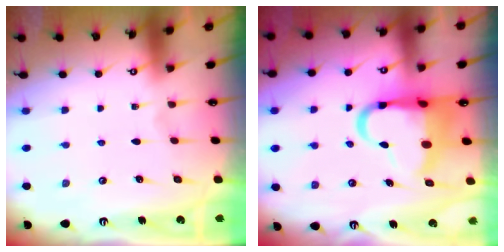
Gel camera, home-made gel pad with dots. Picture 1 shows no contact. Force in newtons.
{"total": 12.2, "press": 11.7, "slide": 3.4}